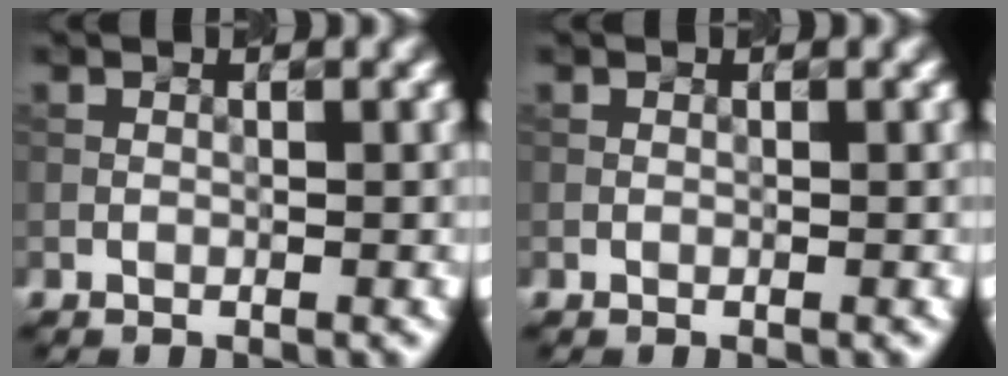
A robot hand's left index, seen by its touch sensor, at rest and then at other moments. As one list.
[{"total": 0.0}]